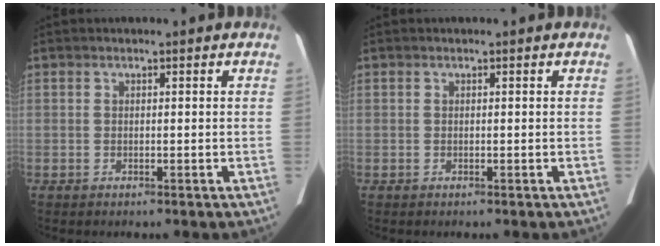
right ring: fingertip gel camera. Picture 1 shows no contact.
{"total": 0.0}